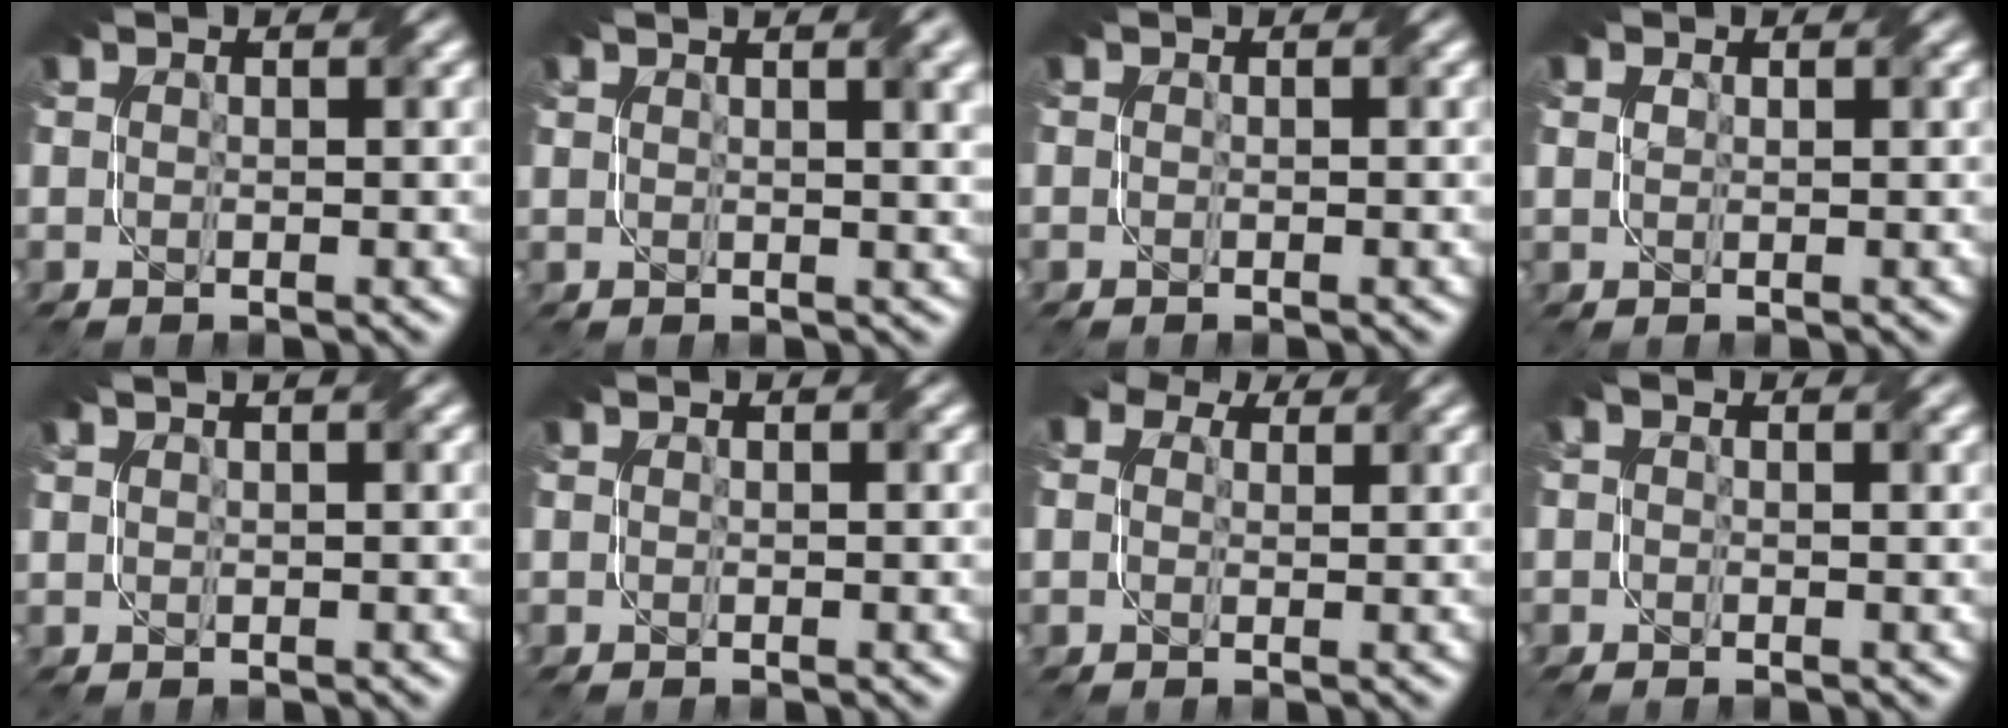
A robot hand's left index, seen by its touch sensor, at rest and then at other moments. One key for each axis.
{"total": 6.8, "fx": 3.6, "fy": 2.7, "fz": 5.1, "tx": -0.036, "ty": 0.035, "tz": 0.022}
{"total": 0.0}
{"total": 0.8, "fx": 0.4, "fy": 0.6, "fz": 0.3, "tx": -0.007, "ty": -0.001, "tz": 0.009}
{"total": 2.2, "fx": 1.5, "fy": 0.9, "fz": 1.4, "tx": -0.012, "ty": 0.006, "tz": 0.007}
{"total": 0.0}
{"total": 5.1, "fx": 2.9, "fy": 3.5, "fz": 2.5, "tx": -0.044, "ty": 0.018, "tz": 0.016}
{"total": 1.1, "fx": 0.2, "fy": 0.5, "fz": 0.9, "tx": -0.016, "ty": 0.000, "tz": 0.001}